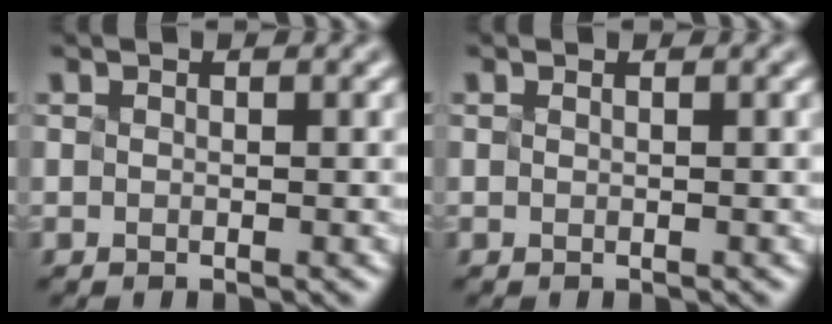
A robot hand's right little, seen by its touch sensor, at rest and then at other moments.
{"total": 0.8, "force": [0.3, 0.5, 0.5], "torque": [0.003, 0.009, -0.002]}